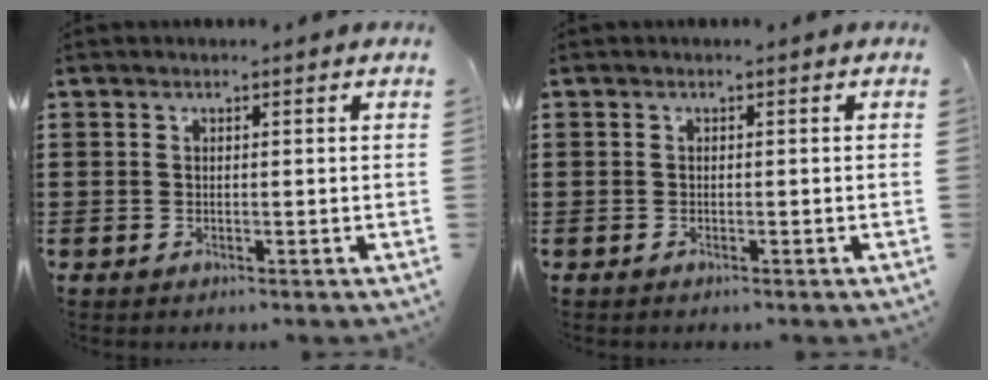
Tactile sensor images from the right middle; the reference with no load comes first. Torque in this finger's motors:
{"motor_torque": [-0.61, 0.37, 0.09, 0.01]}